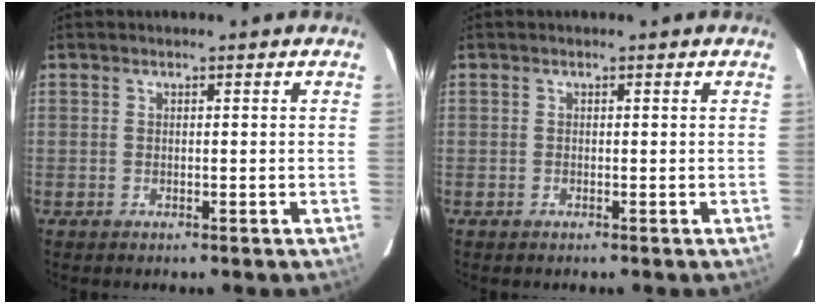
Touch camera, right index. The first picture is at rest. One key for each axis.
{"total": 0.0}